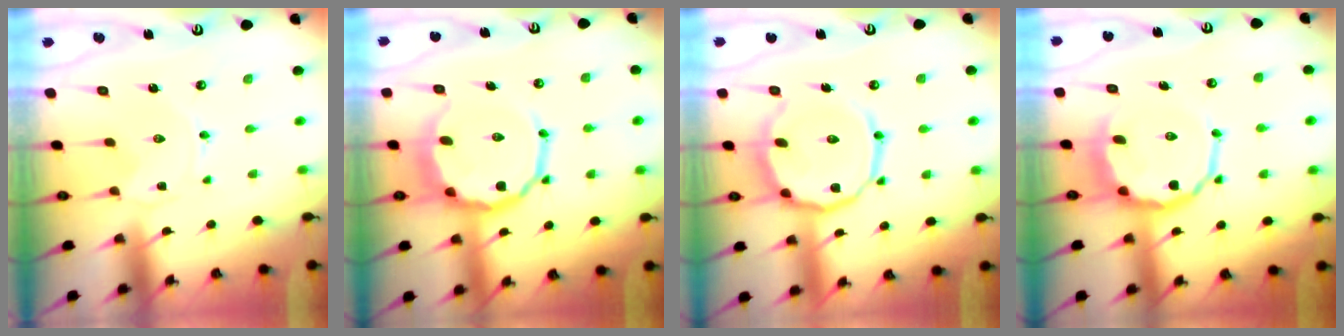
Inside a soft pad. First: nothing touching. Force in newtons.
{"total": 12.0, "press": 11.6, "slide": 3.1}
{"total": 13.9, "press": 13.8, "slide": 1.3}
{"total": 10.7, "press": 10.1, "slide": 3.5}